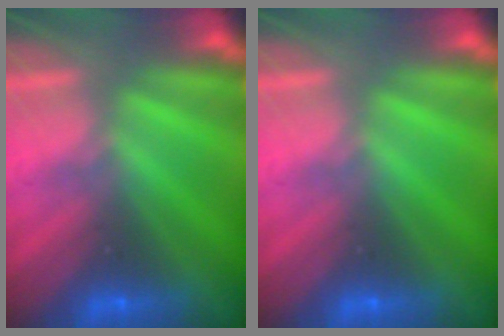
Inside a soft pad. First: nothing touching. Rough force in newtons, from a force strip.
{"total": 0.0}